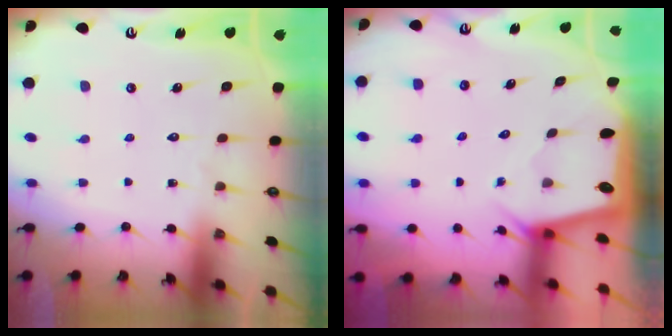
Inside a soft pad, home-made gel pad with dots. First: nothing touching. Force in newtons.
{"total": 1.9, "press": 1.9, "slide": 0.2}